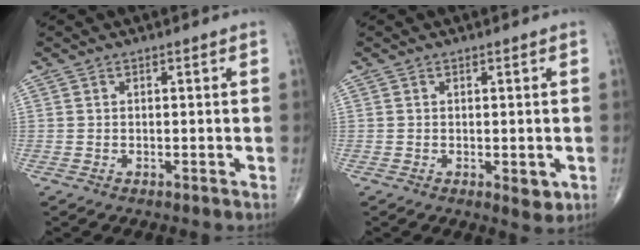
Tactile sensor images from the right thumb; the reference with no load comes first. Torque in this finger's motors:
{"motor_torque": [0.43, 0.55, -0.14, -0.05, 0.05]}